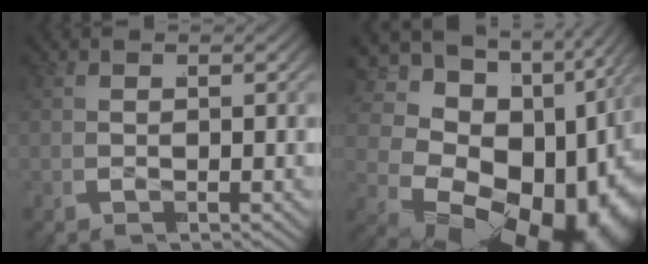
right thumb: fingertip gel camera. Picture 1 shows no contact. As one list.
[{"total": 19.9, "force": [-2.6, 13.4, 14.5], "torque": [-0.254, -0.042, -0.029]}]